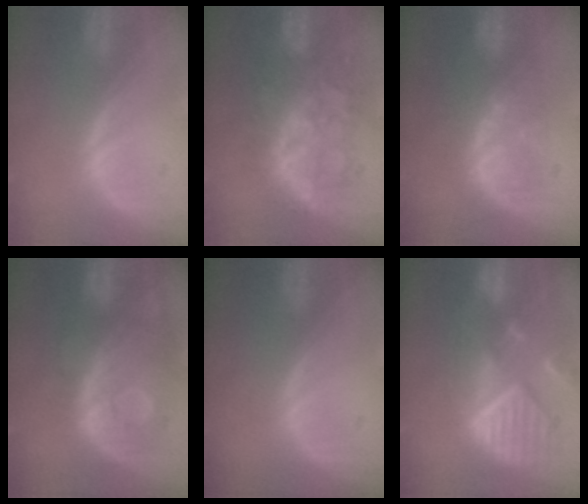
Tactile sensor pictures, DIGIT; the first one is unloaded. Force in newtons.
{"total": 8.9, "press": 8.9, "slide": 0.5}
{"total": 8.1, "press": 7.4, "slide": 3.3}
{"total": 11.4, "press": 9.8, "slide": 5.8}
{"total": 0.0}
{"total": 11.7, "press": 10.3, "slide": 5.6}